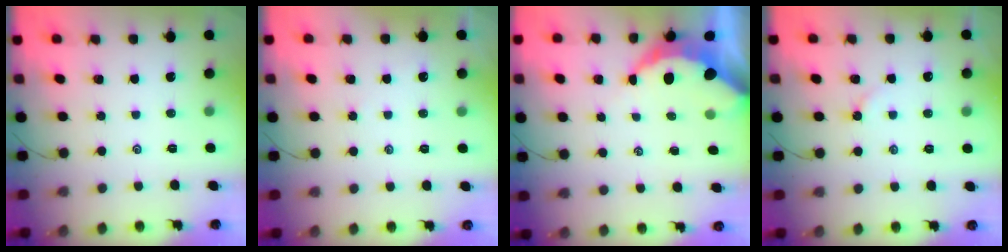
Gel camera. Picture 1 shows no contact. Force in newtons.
{"total": 1.7, "press": 1.6, "slide": 0.4}
{"total": 6.6, "press": 6.6, "slide": 0.7}
{"total": 2.1, "press": 2.1, "slide": 0.2}